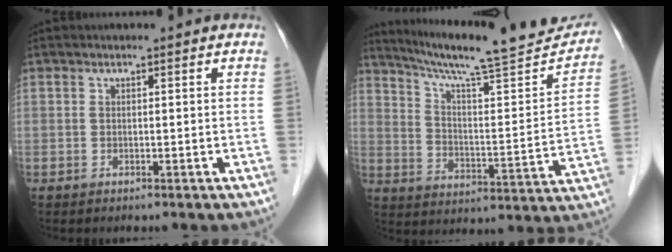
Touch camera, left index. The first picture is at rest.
{"total": 22.9, "force": [20.8, 1.4, 9.3], "torque": [-0.142, -0.041, 0.288]}